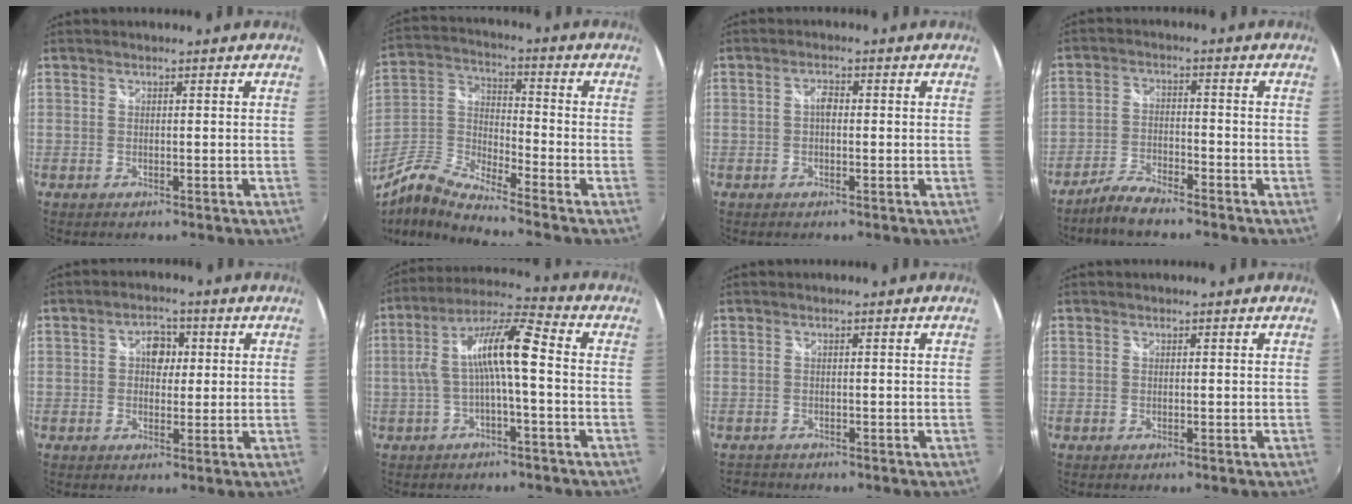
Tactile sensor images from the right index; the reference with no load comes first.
{"total": 10.3, "force": [-7.4, 1.9, 6.9], "torque": [-0.152, -0.009, -0.158]}
{"total": 1.8, "force": [-0.2, 1.1, 1.5], "torque": [-0.027, 0.007, -0.006]}
{"total": 5.5, "force": [-4.7, 1.1, 2.5], "torque": [-0.068, -0.002, -0.095]}
{"total": 4.2, "force": [0.6, 3.3, 2.5], "torque": [-0.033, 0.012, 0.007]}
{"total": 10.5, "force": [-1.3, 1.4, 10.3], "torque": [-0.206, 0.022, -0.021]}
{"total": 2.0, "force": [-1.7, 0.9, 0.1], "torque": [-0.008, -0.007, -0.029]}
{"total": 0.0}